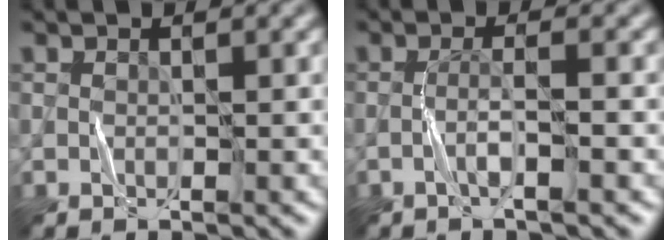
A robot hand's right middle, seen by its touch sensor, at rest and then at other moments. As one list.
[{"total": 1.4, "force": [-1.0, -0.3, 0.9], "torque": [-0.013, 0.006, -0.024]}]